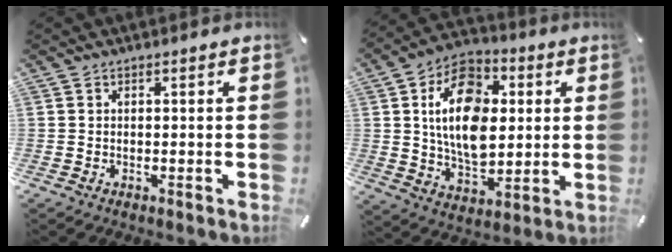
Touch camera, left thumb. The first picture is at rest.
{"total": 17.1, "force": [2.7, 11.8, 12.1], "torque": [-0.226, 0.005, 0.045]}